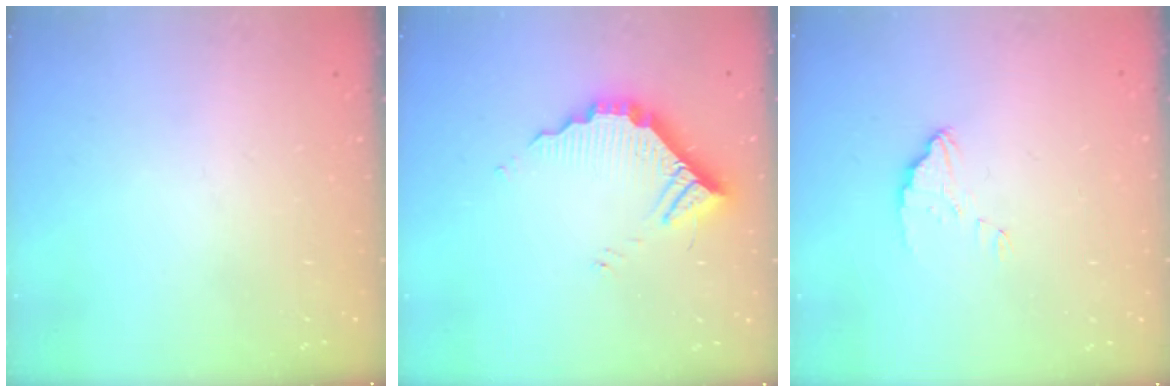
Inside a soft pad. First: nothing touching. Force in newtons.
{"total": 10.0, "press": 10.0, "slide": 0.3}
{"total": 2.8, "press": 2.8, "slide": 0.1}